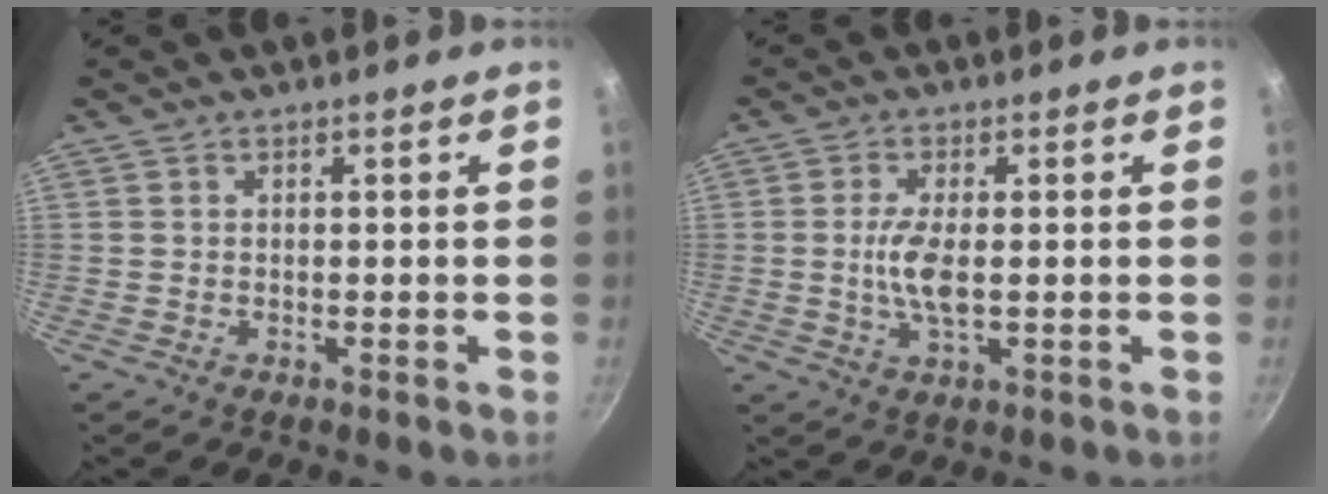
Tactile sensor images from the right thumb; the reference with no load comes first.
{"total": 5.7, "force": [-0.2, 2.0, 5.3], "torque": [-0.118, -0.002, -0.006]}